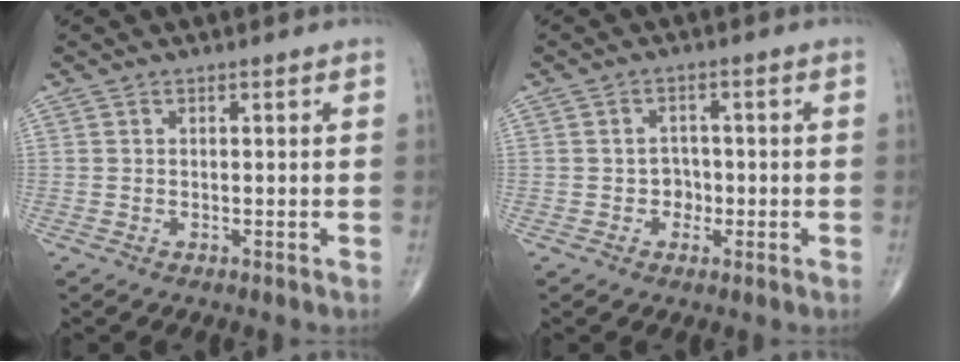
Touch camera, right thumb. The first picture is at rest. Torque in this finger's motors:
{"motor_torque": [-0.13, 0.25, 0.29, 0.00, -0.05]}